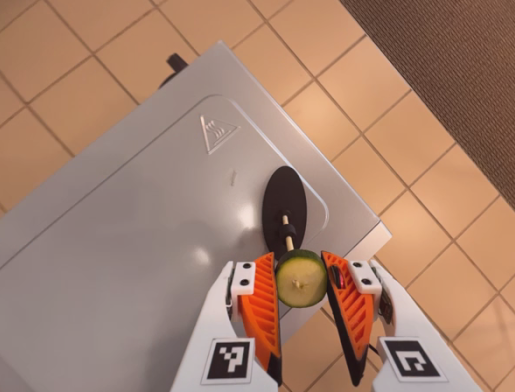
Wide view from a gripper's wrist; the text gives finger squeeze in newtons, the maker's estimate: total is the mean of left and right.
{"total": 8.4, "left": 8.4, "right": 8.4}